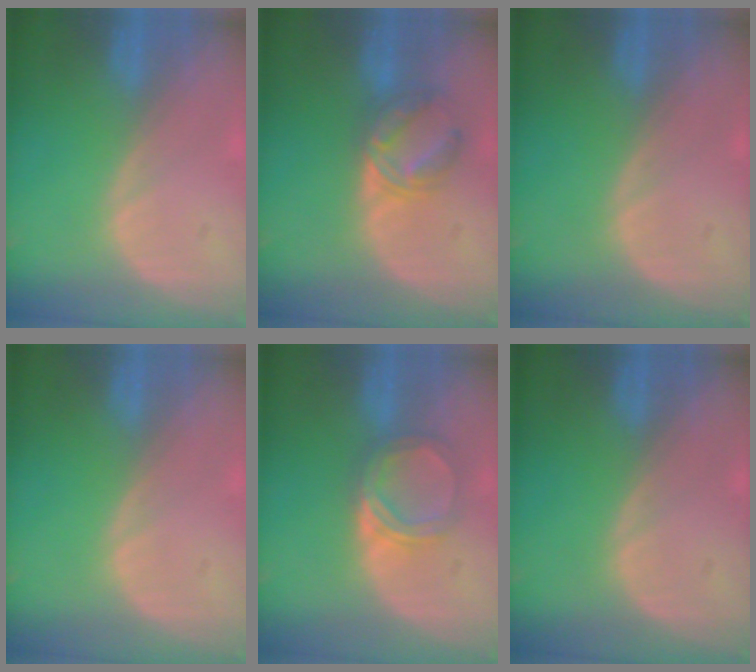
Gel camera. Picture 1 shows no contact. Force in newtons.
{"total": 5.7, "press": 5.6, "slide": 0.9}
{"total": 0.0}
{"total": 0.0}
{"total": 5.2, "press": 4.6, "slide": 2.5}
{"total": 0.0}